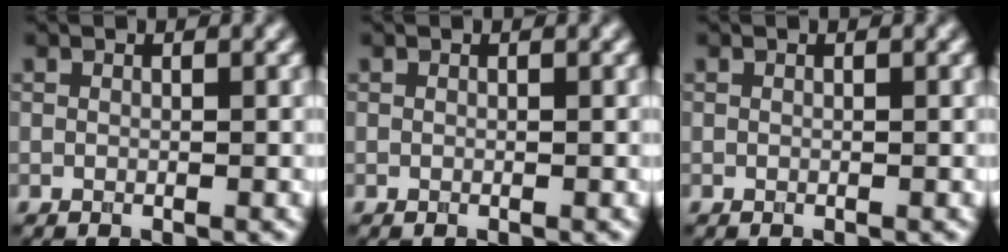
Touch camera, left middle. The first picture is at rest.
{"total": 0.0}
{"total": 0.0}